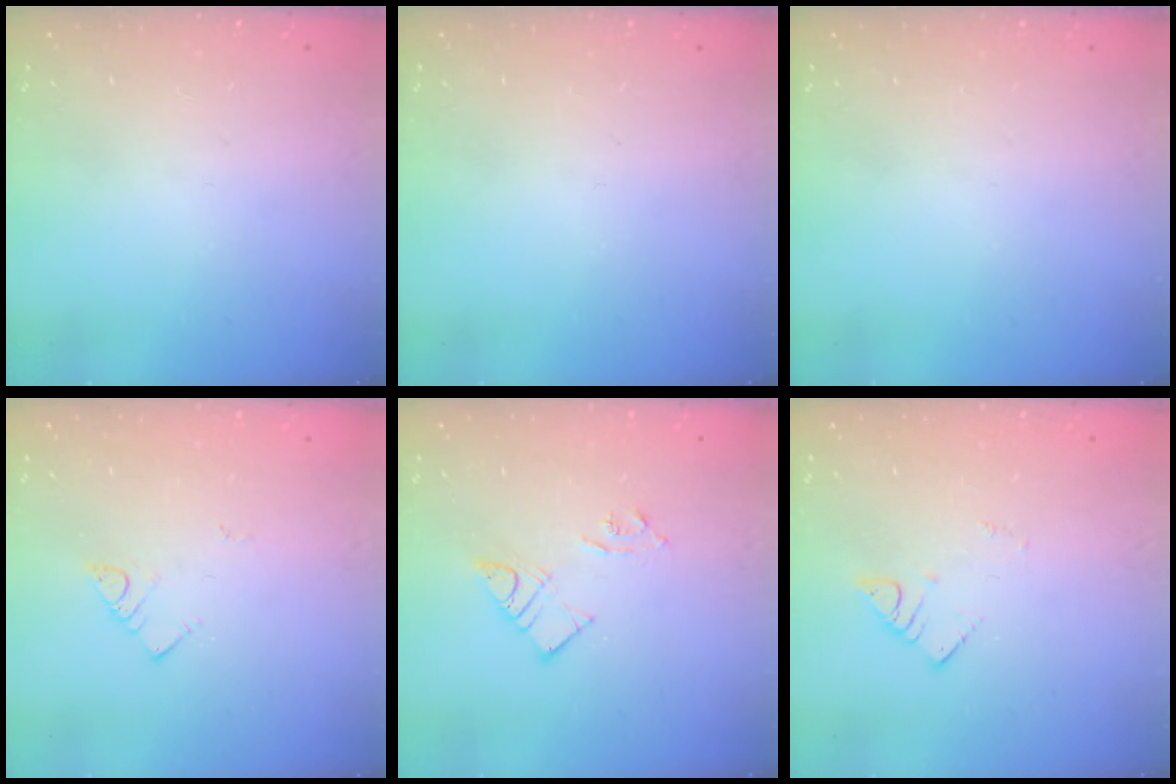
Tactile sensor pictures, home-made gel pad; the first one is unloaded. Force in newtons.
{"total": 0.0}
{"total": 0.0}
{"total": 2.9, "press": 2.9, "slide": 0.3}
{"total": 7.1, "press": 7.1, "slide": 0.6}
{"total": 2.6, "press": 2.6, "slide": 0.1}